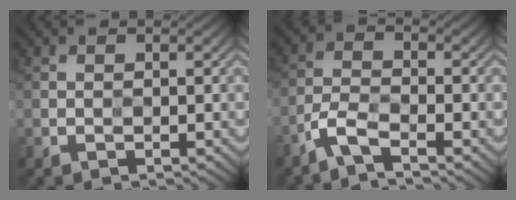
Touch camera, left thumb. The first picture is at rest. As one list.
[{"total": 3.8, "force": [-2.7, 0.7, 2.5], "torque": [-0.056, 0.001, -0.070]}]